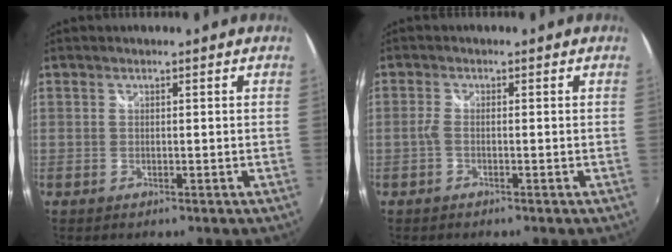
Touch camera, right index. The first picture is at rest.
{"total": 1.5, "force": [-0.5, 0.3, 1.4], "torque": [-0.029, 0.000, -0.012]}